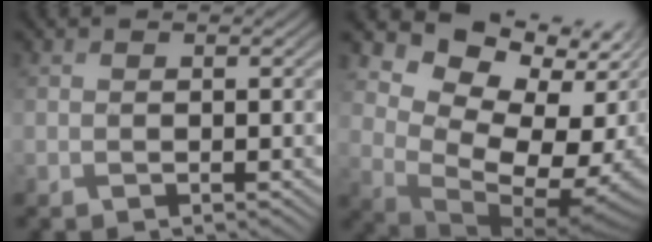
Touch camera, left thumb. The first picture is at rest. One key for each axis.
{"total": 12.8, "fx": 3.3, "fy": 8.8, "fz": 8.7, "tx": -0.162, "ty": -0.001, "tz": 0.070}